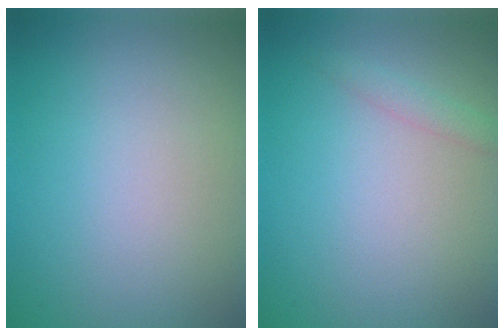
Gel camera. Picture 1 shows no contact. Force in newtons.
{"total": 1.2, "press": 1.2, "slide": 0.2}